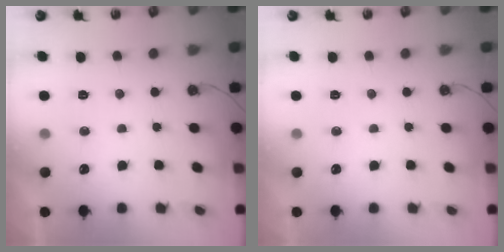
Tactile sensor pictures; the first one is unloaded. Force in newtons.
{"total": 0.0}